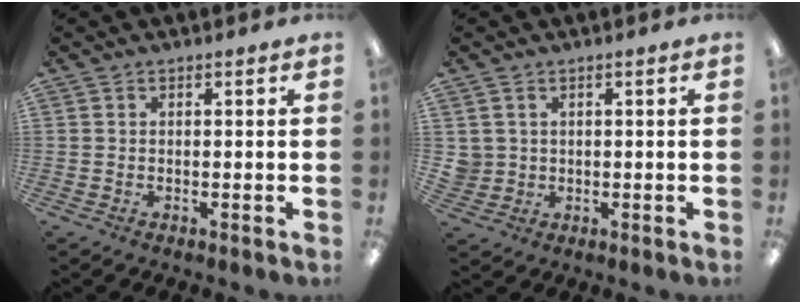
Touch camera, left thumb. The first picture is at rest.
{"total": 2.8, "force": [1.1, 2.6, 0.1], "torque": [-0.010, 0.004, 0.020]}